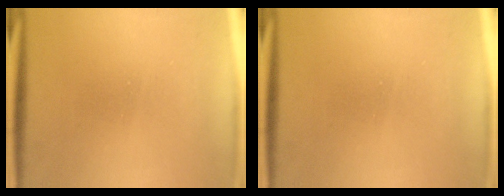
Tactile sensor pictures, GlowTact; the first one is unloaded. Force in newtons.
{"total": 0.0}